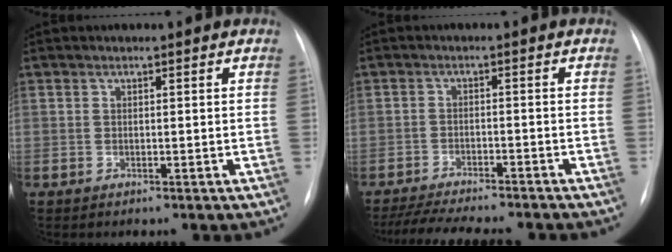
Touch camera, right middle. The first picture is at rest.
{"total": 14.4, "force": [-12.8, 2.1, 6.2], "torque": [-0.107, -0.015, -0.179]}